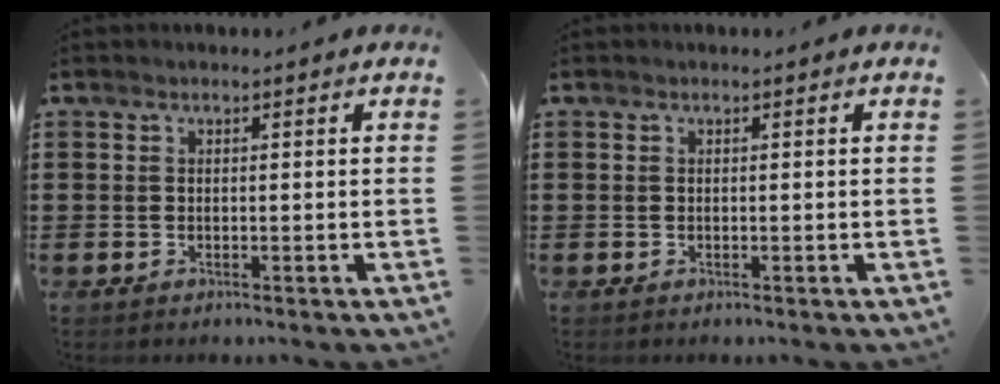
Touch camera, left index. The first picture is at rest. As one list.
[{"total": 0.0}]